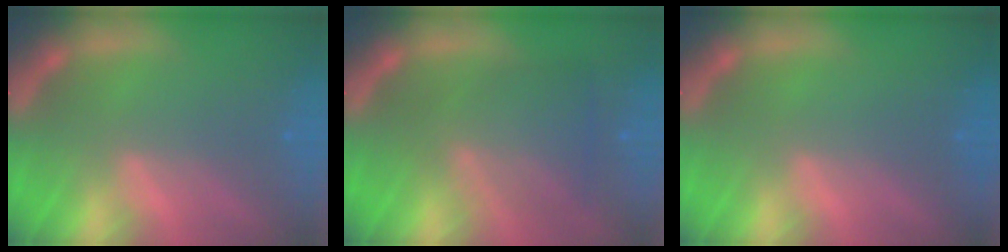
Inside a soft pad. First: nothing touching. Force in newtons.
{"total": 6.1}
{"total": 0.0}